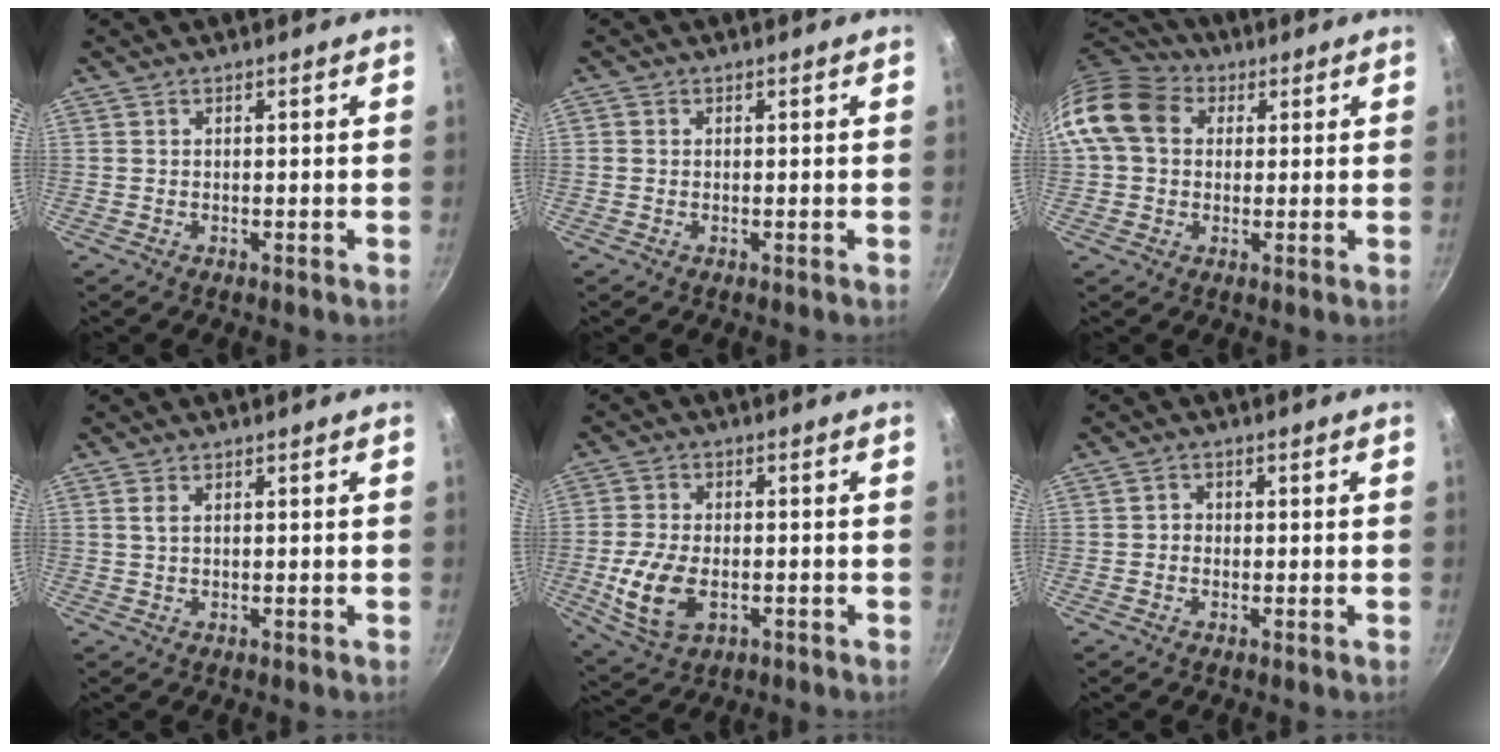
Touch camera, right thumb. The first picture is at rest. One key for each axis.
{"total": 0.6, "fx": 0.0, "fy": 0.5, "fz": 0.1, "tx": -0.001, "ty": 0.002, "tz": -0.002}
{"total": 13.0, "fx": 2.8, "fy": 10.3, "fz": 7.4, "tx": -0.123, "ty": 0.025, "tz": 0.035}
{"total": 1.2, "fx": 0.5, "fy": 0.6, "fz": 0.9, "tx": -0.020, "ty": -0.001, "tz": 0.012}
{"total": 10.4, "fx": -2.5, "fy": 6.2, "fz": 7.9, "tx": -0.159, "ty": 0.003, "tz": -0.041}
{"total": 1.4, "fx": -0.3, "fy": 1.3, "fz": 0.4, "tx": -0.002, "ty": 0.004, "tz": -0.007}